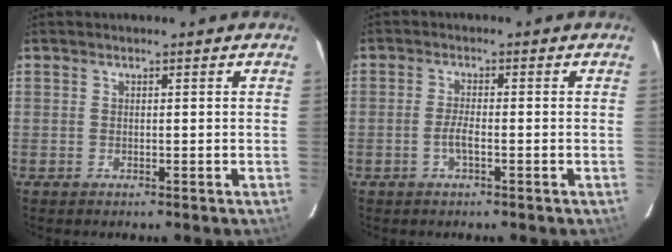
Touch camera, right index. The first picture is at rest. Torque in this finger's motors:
{"motor_torque": [0.89, -0.32, 0.42, 0.11]}